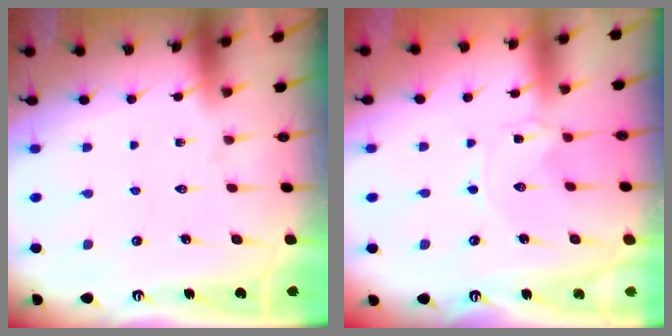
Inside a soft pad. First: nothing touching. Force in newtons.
{"total": 0.0}